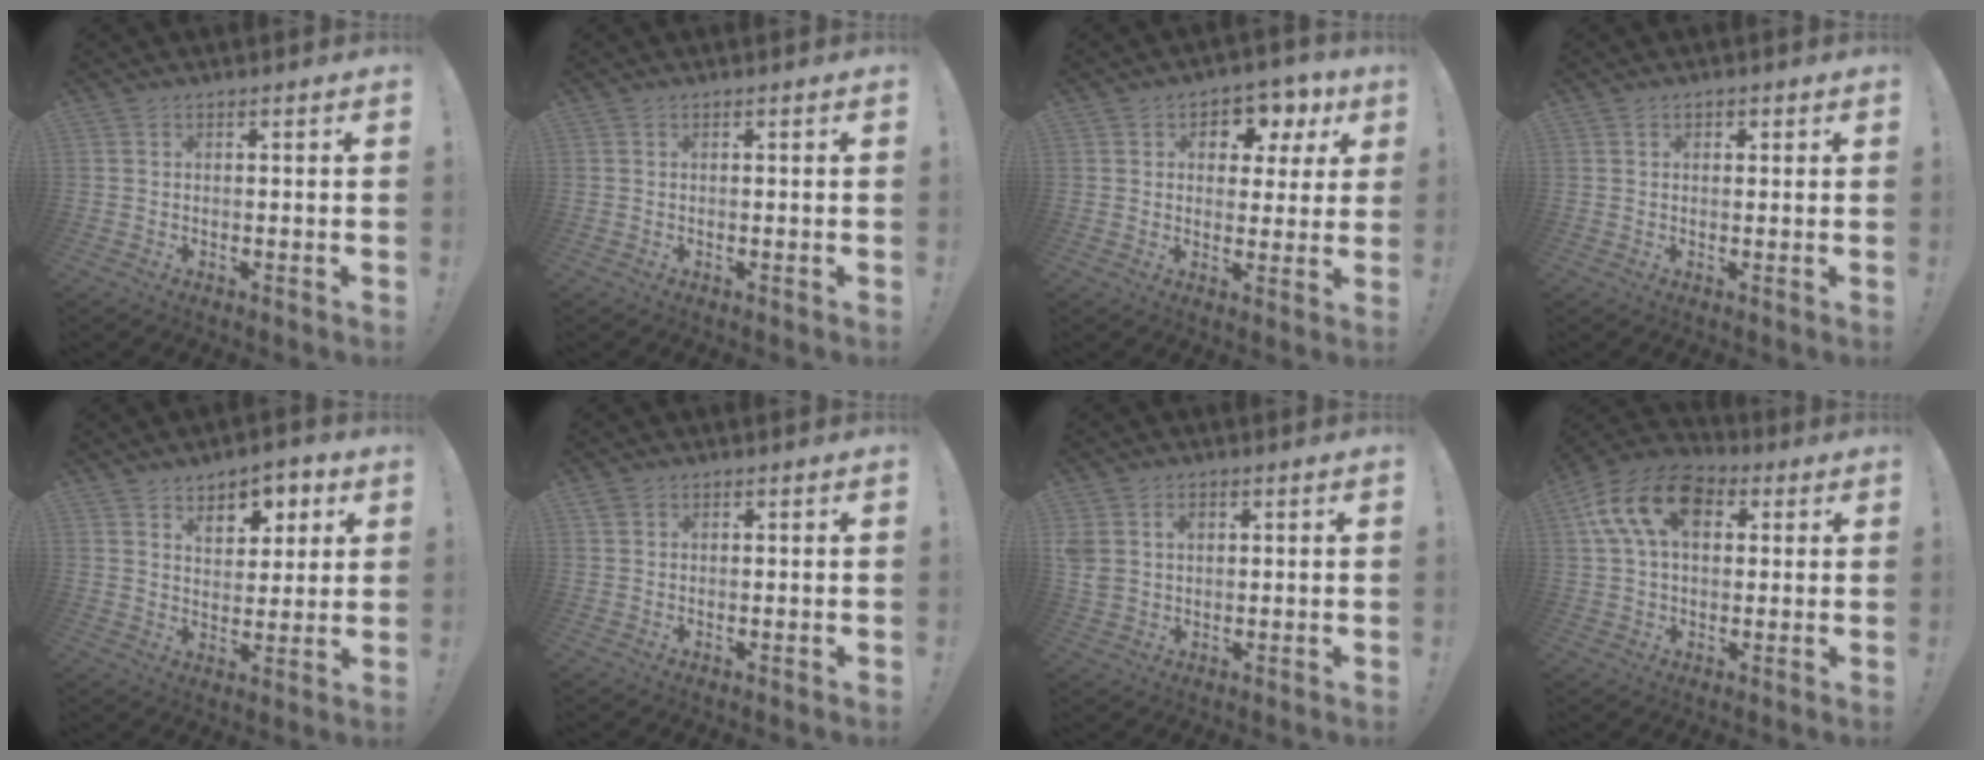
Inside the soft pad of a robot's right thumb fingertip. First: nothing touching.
{"total": 0.0}
{"total": 6.4, "force": [3.1, 5.1, 2.2], "torque": [-0.023, -0.022, 0.057]}
{"total": 1.1, "force": [0.4, 0.9, 0.5], "torque": [0.001, -0.002, 0.005]}
{"total": 7.8, "force": [4.7, 5.1, 3.6], "torque": [-0.034, -0.035, 0.084]}
{"total": 1.4, "force": [0.9, 1.0, 0.4], "torque": [-0.006, 0.000, 0.017]}
{"total": 4.4, "force": [1.3, 3.6, 2.2], "torque": [-0.044, -0.002, 0.025]}
{"total": 16.7, "force": [5.6, 10.8, 11.4], "torque": [-0.214, -0.001, 0.105]}